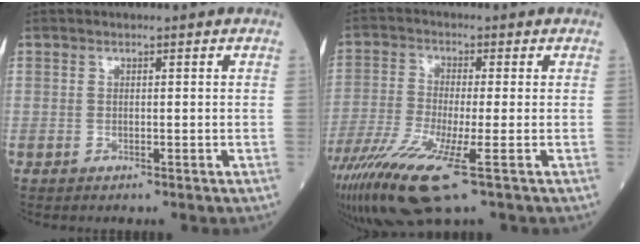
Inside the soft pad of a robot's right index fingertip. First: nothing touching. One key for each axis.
{"total": 12.9, "fx": -6.7, "fy": 1.6, "fz": 10.9, "tx": -0.222, "ty": -0.035, "tz": -0.123}